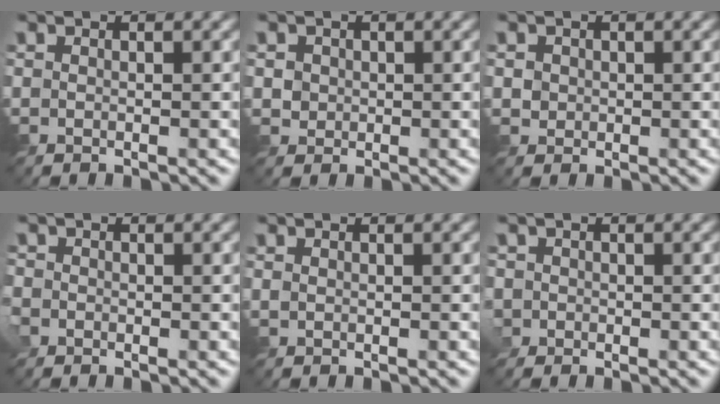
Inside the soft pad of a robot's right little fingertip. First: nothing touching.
{"total": 1.9, "force": [0.5, 1.7, 0.7], "torque": [-0.027, 0.001, 0.023]}
{"total": 1.4, "force": [0.3, 1.3, 0.5], "torque": [-0.020, -0.003, 0.019]}
{"total": 3.4, "force": [-1.1, 2.9, 1.4], "torque": [-0.051, 0.006, -0.025]}
{"total": 0.0}
{"total": 2.8, "force": [-0.2, 2.7, 0.7], "torque": [-0.022, 0.014, -0.014]}